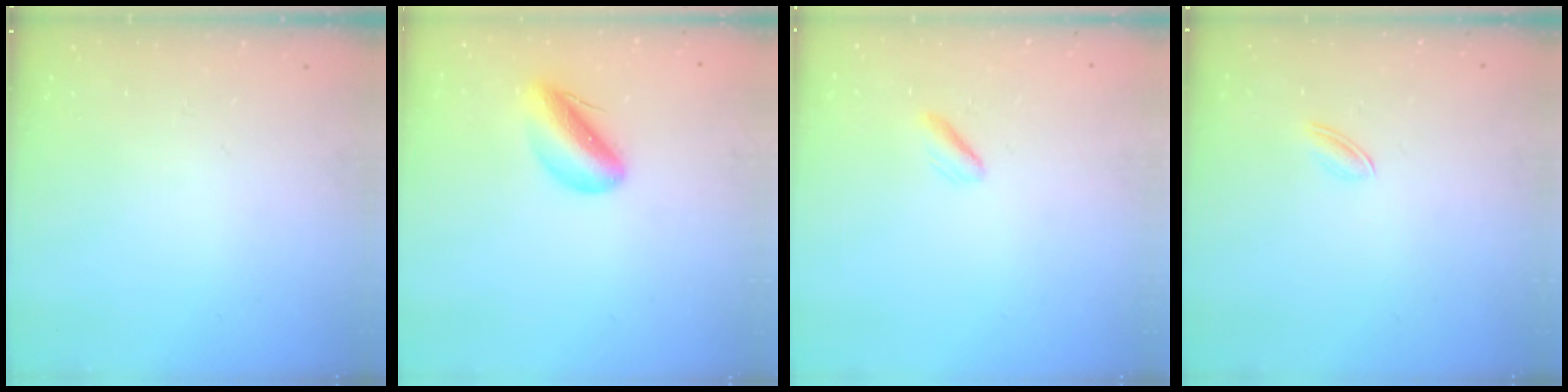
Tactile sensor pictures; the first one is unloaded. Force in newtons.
{"total": 8.0, "press": 7.7, "slide": 2.2}
{"total": 1.9, "press": 1.8, "slide": 0.6}
{"total": 2.7, "press": 2.6, "slide": 0.7}